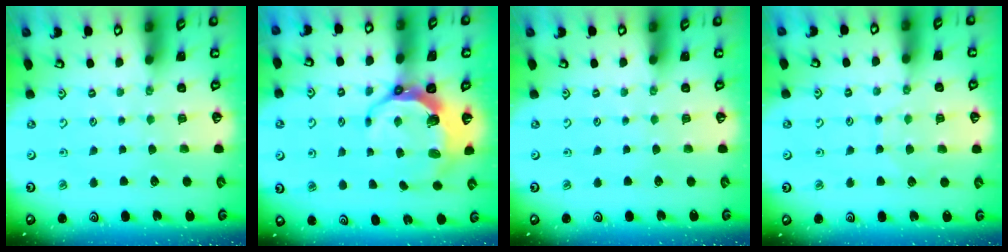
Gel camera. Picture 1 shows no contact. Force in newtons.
{"total": 8.1, "press": 6.8, "slide": 4.5}
{"total": 0.0}
{"total": 6.0, "press": 6.0, "slide": 0.6}